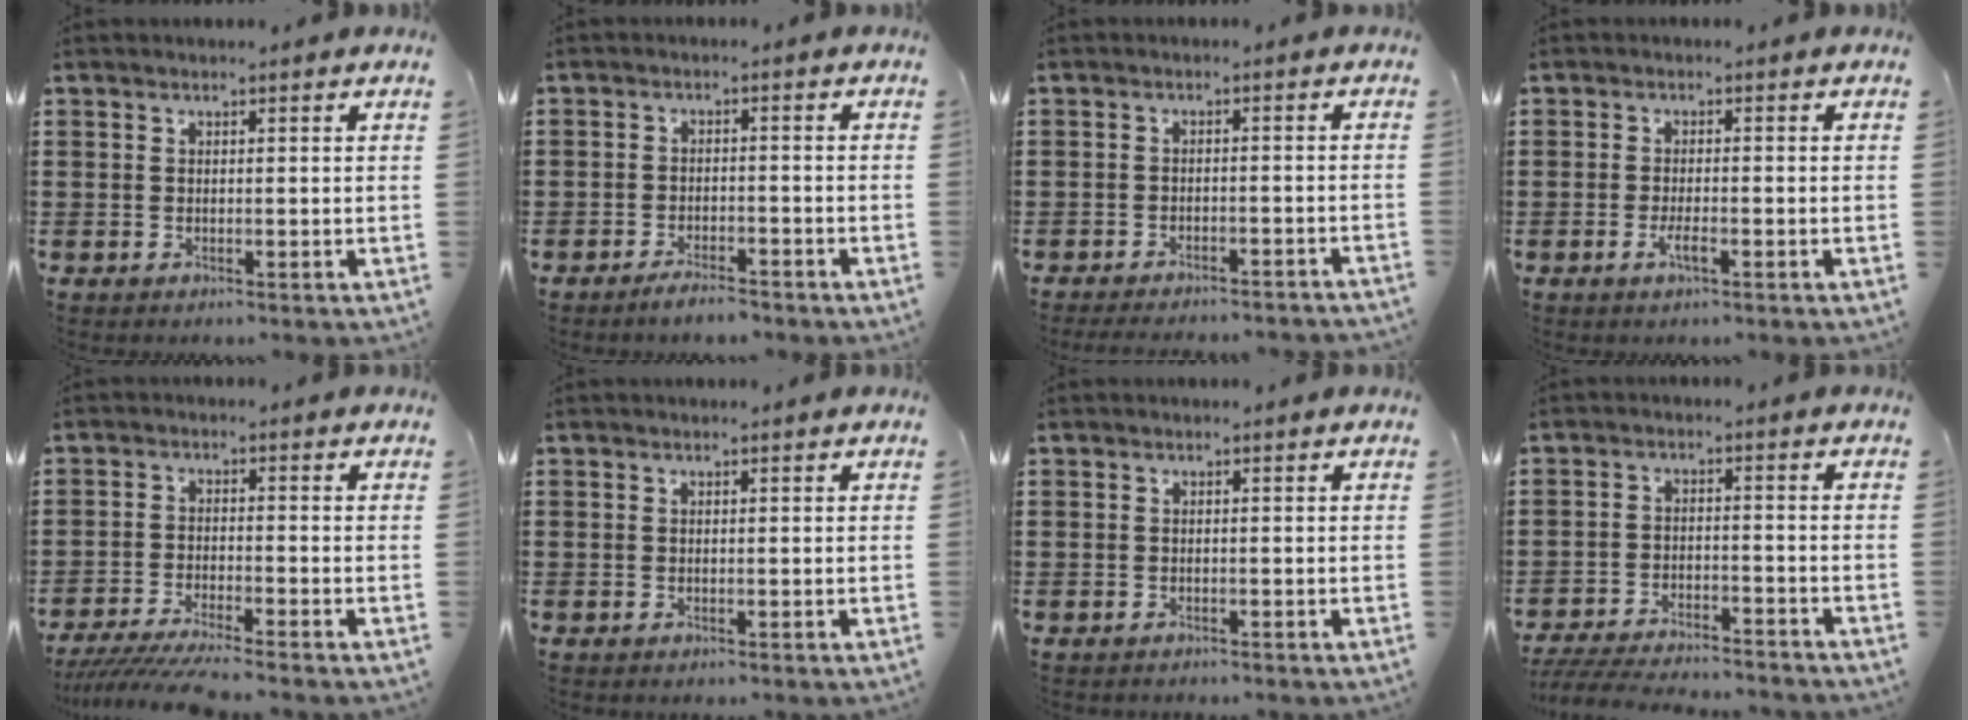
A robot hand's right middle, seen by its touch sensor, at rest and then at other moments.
{"total": 2.8, "force": [-2.7, 0.5, 0.5], "torque": [-0.012, 0.002, -0.054]}
{"total": 2.6, "force": [-2.5, -0.1, 0.5], "torque": [-0.009, 0.002, -0.051]}
{"total": 2.4, "force": [-1.0, 0.5, 2.1], "torque": [-0.043, -0.002, -0.021]}
{"total": 4.9, "force": [-4.5, -0.1, 1.9], "torque": [-0.045, -0.018, -0.089]}
{"total": 0.0}
{"total": 0.6, "force": [-0.5, 0.3, -0.1], "torque": [0.003, 0.004, -0.012]}
{"total": 5.4, "force": [-5.2, 0.3, 1.4], "torque": [-0.033, -0.003, -0.105]}